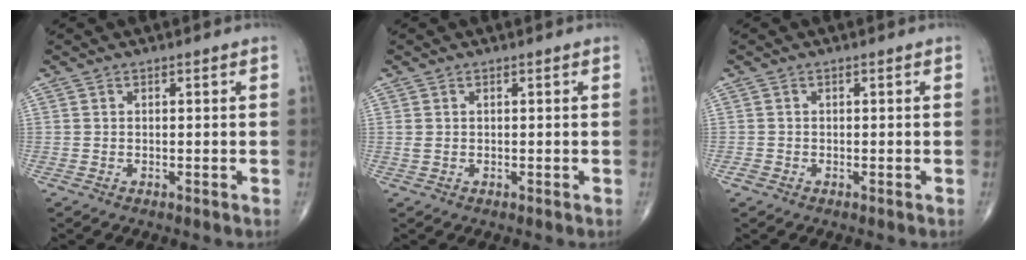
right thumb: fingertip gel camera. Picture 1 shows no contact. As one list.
[{"total": 1.0, "force": [0.3, 0.5, 0.8], "torque": [-0.023, 0.013, 0.013]}, {"total": 0.9, "force": [-0.5, 0.7, 0.2], "torque": [-0.003, 0.001, -0.011]}]